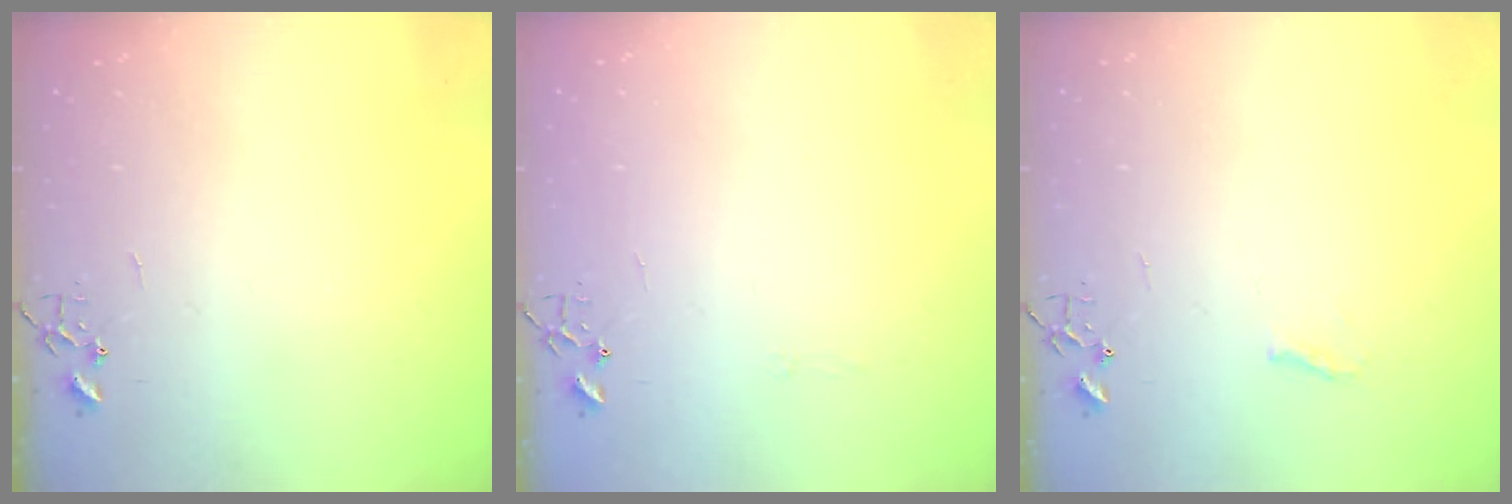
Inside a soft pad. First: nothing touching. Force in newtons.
{"total": 2.8, "press": 2.8, "slide": 0.5}
{"total": 4.3, "press": 4.3, "slide": 0.4}